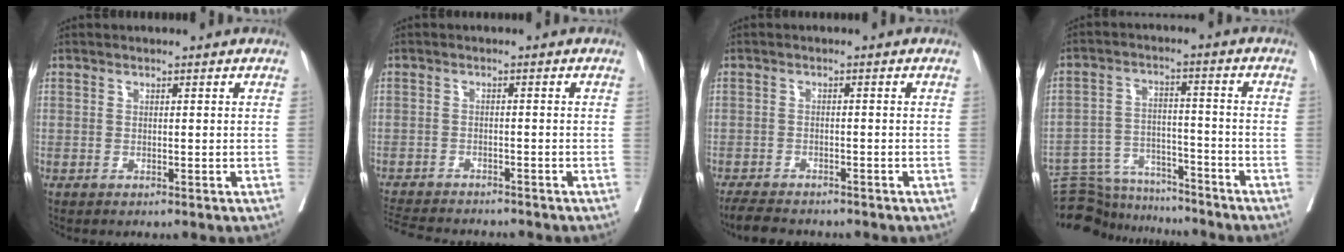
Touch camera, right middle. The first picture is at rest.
{"total": 11.3, "force": [-10.3, 2.2, 4.1], "torque": [-0.086, -0.010, -0.149]}
{"total": 7.1, "force": [-6.3, 1.6, 2.8], "torque": [-0.048, -0.014, -0.097]}
{"total": 13.2, "force": [-12.7, 3.1, 2.0], "torque": [-0.038, 0.025, -0.199]}